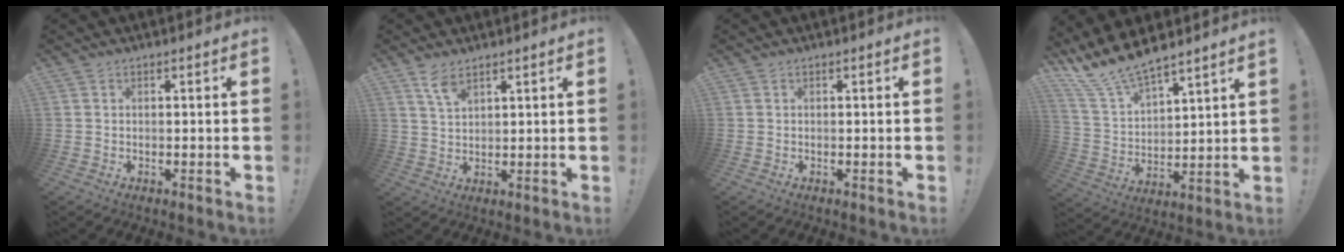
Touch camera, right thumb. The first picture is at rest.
{"total": 4.9, "force": [3.6, 1.7, 2.8], "torque": [-0.051, -0.021, 0.064]}
{"total": 0.0}
{"total": 11.4, "force": [10.6, 1.9, 3.6], "torque": [-0.092, -0.092, 0.194]}